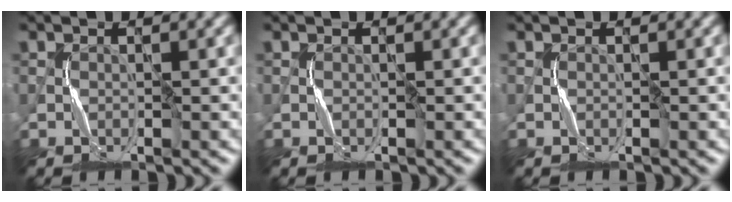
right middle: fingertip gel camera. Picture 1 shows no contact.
{"total": 0.0}
{"total": 0.0}